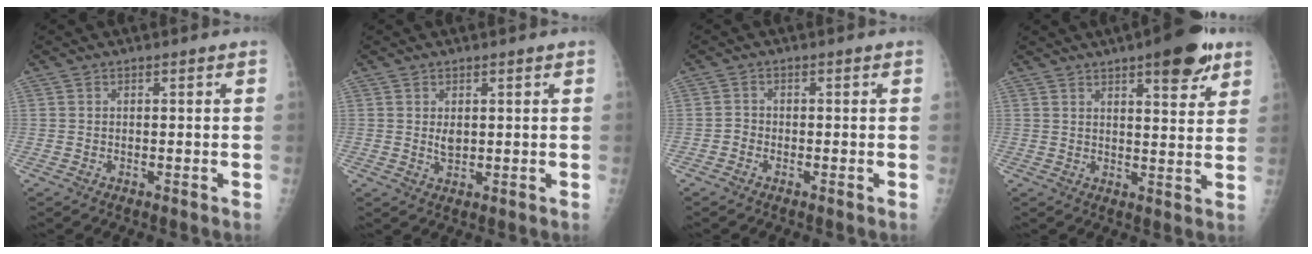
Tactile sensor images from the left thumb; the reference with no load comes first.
{"total": 2.2, "force": [0.7, 1.4, 1.6], "torque": [-0.020, -0.007, 0.013]}
{"total": 1.3, "force": [-0.7, 1.0, 0.4], "torque": [-0.004, 0.004, -0.020]}
{"total": 11.2, "force": [6.7, 3.5, 8.3], "torque": [-0.087, -0.029, 0.087]}